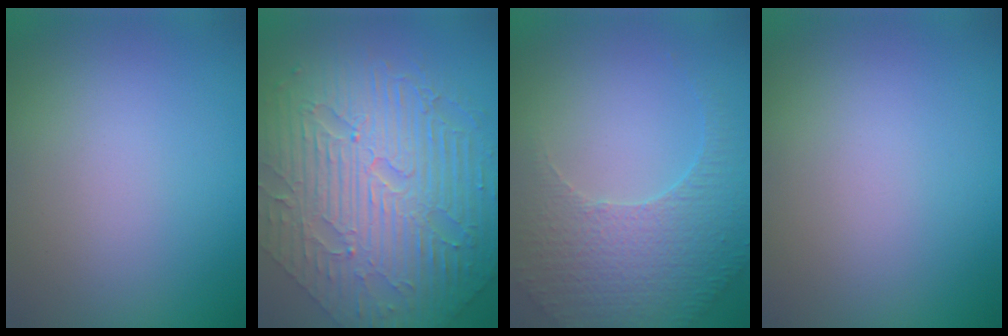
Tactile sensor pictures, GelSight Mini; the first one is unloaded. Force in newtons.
{"total": 11.3, "press": 7.6, "slide": 8.4}
{"total": 4.0, "press": 3.4, "slide": 2.2}
{"total": 0.0}